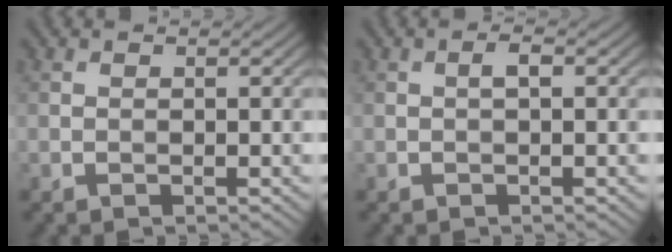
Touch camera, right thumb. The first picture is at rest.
{"total": 1.0, "force": [0.0, 0.3, 1.0], "torque": [-0.019, 0.003, -0.001]}